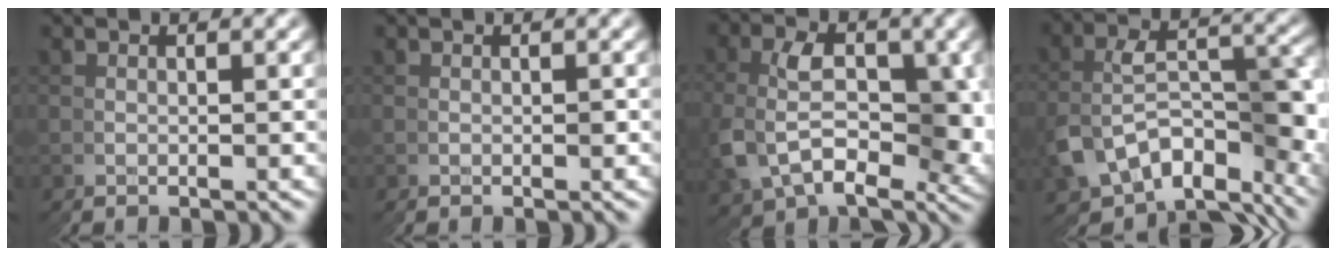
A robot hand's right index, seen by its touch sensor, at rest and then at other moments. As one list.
[{"total": 0.0}, {"total": 9.4, "force": [-0.3, 7.5, 5.6], "torque": [-0.117, -0.029, 0.006]}, {"total": 15.1, "force": [-3.7, 10.5, 10.2], "torque": [-0.197, -0.053, -0.034]}]